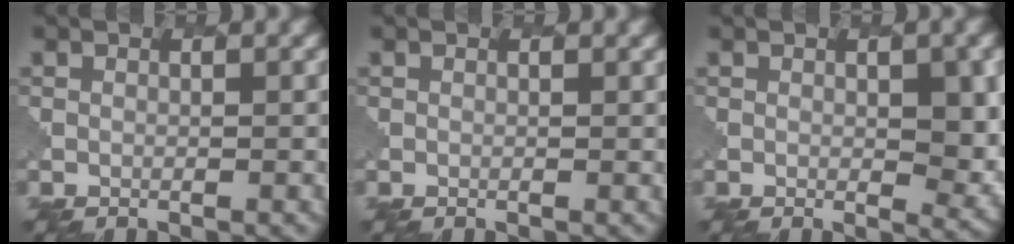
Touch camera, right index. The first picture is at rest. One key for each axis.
{"total": 0.0}
{"total": 4.1, "fx": 0.5, "fy": 1.7, "fz": 3.7, "tx": -0.048, "ty": -0.005, "tz": 0.011}